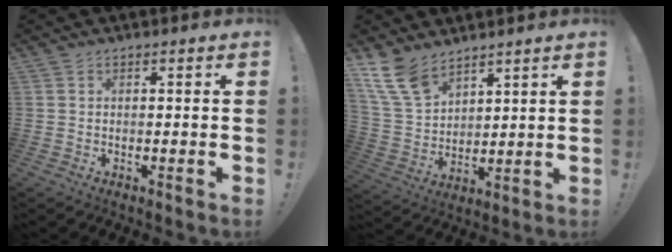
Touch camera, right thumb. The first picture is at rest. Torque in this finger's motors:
{"motor_torque": [0.02, 0.09, 0.19, 0.73, 0.01]}